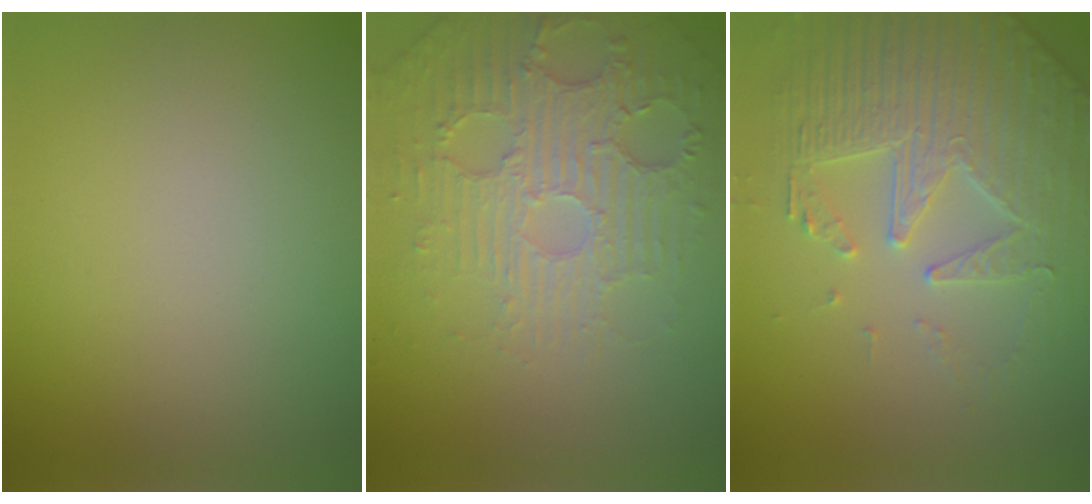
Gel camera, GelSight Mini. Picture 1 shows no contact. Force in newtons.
{"total": 4.5, "press": 3.7, "slide": 2.6}
{"total": 5.1, "press": 4.8, "slide": 1.8}